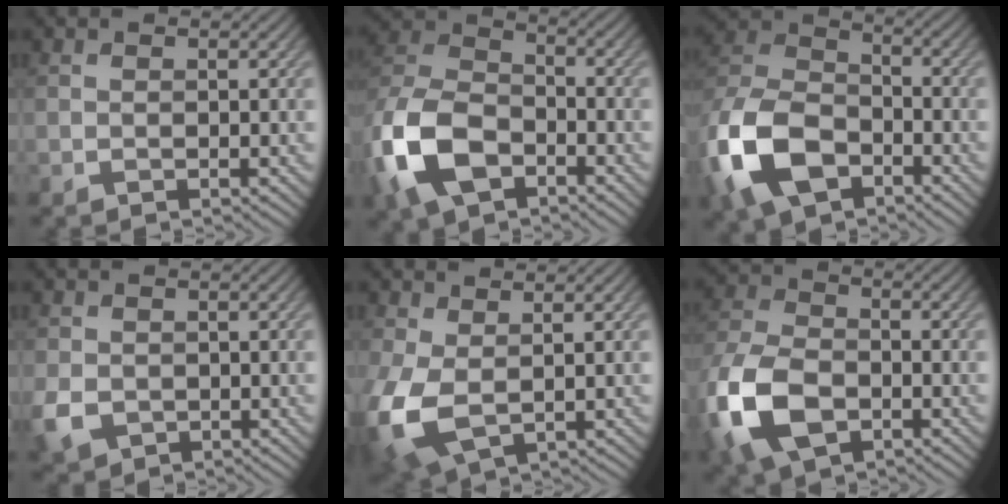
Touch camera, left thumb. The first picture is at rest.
{"total": 13.0, "force": [-5.8, 8.0, 8.4], "torque": [-0.210, -0.018, -0.125]}
{"total": 14.3, "force": [-6.6, 8.9, 8.9], "torque": [-0.227, -0.025, -0.139]}
{"total": 4.0, "force": [-1.1, 3.2, 2.1], "torque": [-0.058, -0.013, -0.024]}
{"total": 8.5, "force": [-0.8, 5.3, 6.6], "torque": [-0.194, -0.023, -0.008]}
{"total": 13.1, "force": [-5.5, 8.0, 8.8], "torque": [-0.238, -0.028, -0.109]}